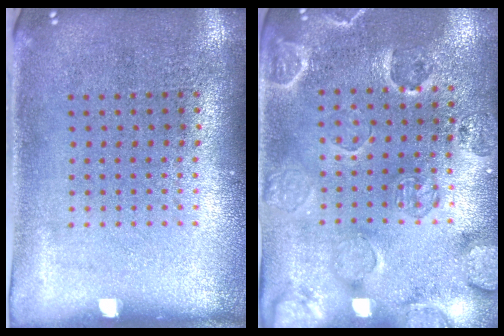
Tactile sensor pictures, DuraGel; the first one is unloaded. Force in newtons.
{"total": 2.5, "press": 2.1, "slide": 1.3}